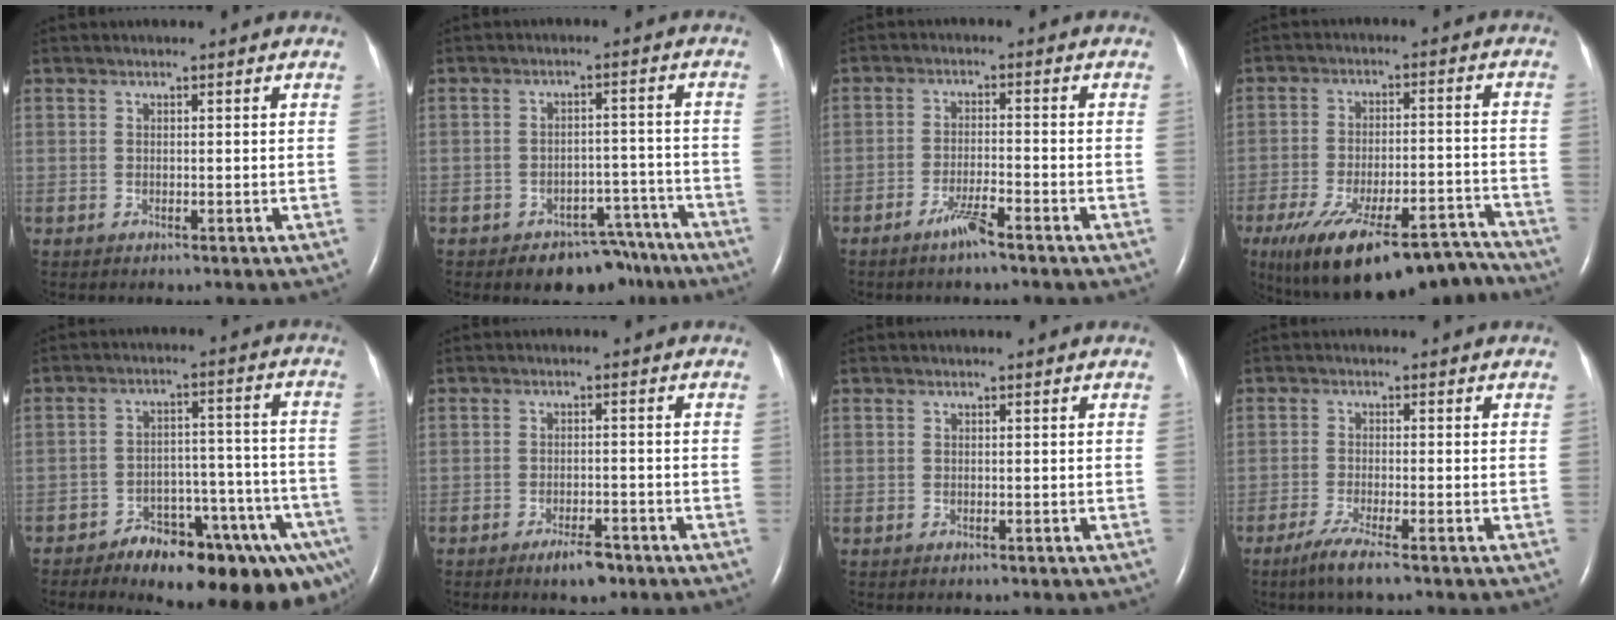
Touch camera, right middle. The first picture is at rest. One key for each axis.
{"total": 8.3, "fx": -6.6, "fy": 4.4, "fz": 2.5, "tx": -0.005, "ty": 0.030, "tz": -0.088}
{"total": 3.9, "fx": -2.9, "fy": 0.1, "fz": 2.6, "tx": -0.054, "ty": -0.005, "tz": -0.055}
{"total": 21.5, "fx": -17.3, "fy": 5.8, "fz": 11.5, "tx": -0.169, "ty": -0.002, "tz": -0.252}
{"total": 19.0, "fx": -13.6, "fy": 6.0, "fz": 11.8, "tx": -0.066, "ty": 0.039, "tz": -0.180}
{"total": 3.9, "fx": -2.8, "fy": 1.2, "fz": 2.4, "tx": -0.045, "ty": 0.000, "tz": -0.042}
{"total": 0.0}
{"total": 4.3, "fx": -2.9, "fy": 0.0, "fz": 3.2, "tx": -0.070, "ty": -0.014, "tz": -0.057}